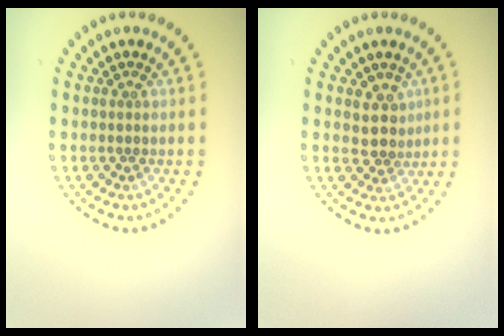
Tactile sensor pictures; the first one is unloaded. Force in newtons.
{"total": 2.3, "press": 1.9, "slide": 1.3}